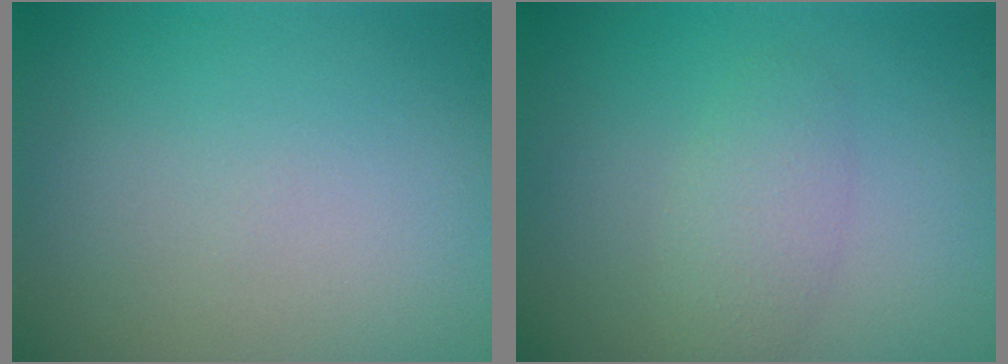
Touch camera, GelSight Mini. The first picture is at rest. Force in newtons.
{"total": 2.2, "press": 2.2, "slide": 0.1}